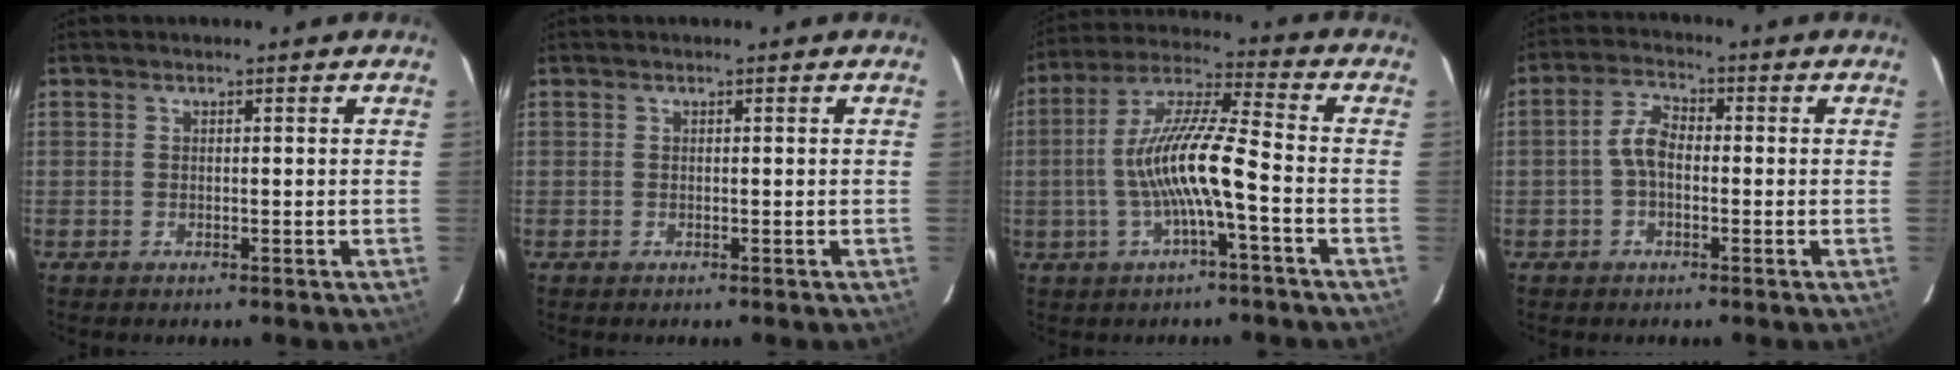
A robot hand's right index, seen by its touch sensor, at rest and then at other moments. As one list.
[{"total": 0.0}, {"total": 12.0, "force": [-3.0, 1.0, 11.6], "torque": [-0.233, 0.011, -0.056]}, {"total": 4.4, "force": [-0.8, 2.5, 3.6], "torque": [-0.075, 0.017, -0.016]}]